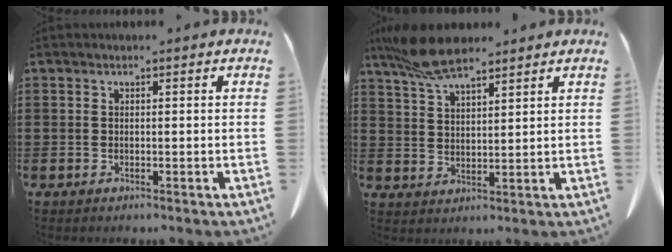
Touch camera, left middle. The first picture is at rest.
{"total": 8.3, "force": [6.2, 2.6, 5.0], "torque": [-0.112, -0.005, 0.116]}